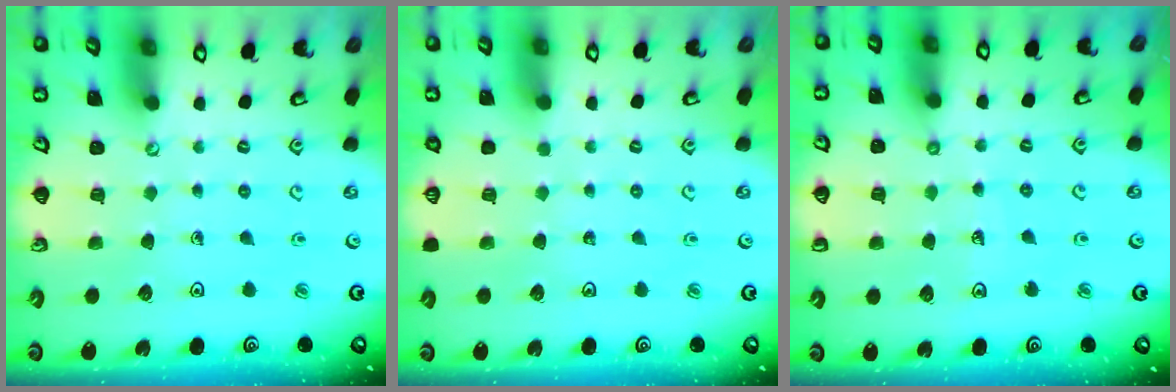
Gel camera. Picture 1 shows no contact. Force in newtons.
{"total": 0.0}
{"total": 4.2, "press": 4.0, "slide": 1.5}